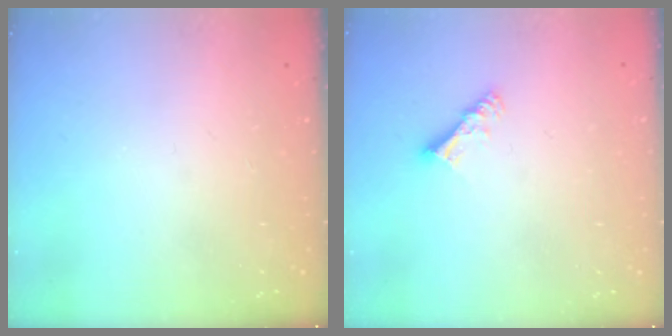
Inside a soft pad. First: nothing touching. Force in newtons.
{"total": 6.1, "press": 6.1, "slide": 0.5}